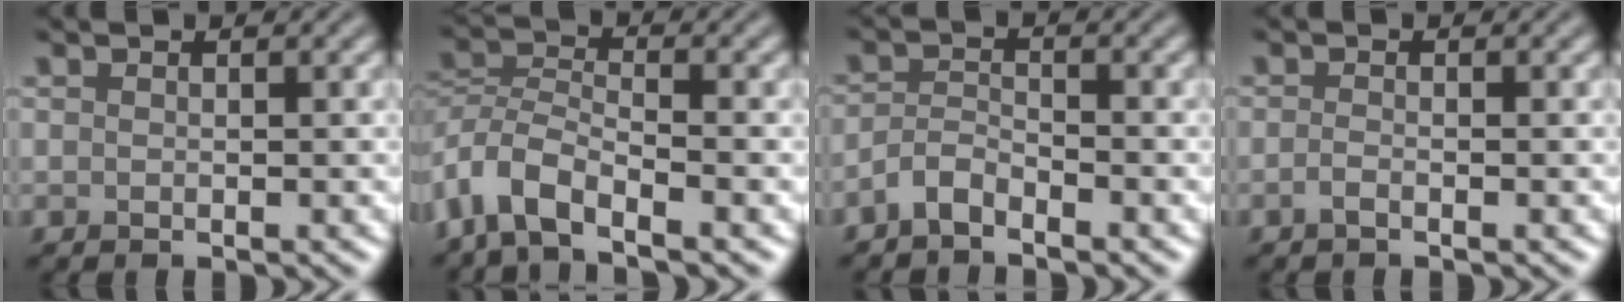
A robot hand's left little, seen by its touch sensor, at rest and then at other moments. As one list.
[{"total": 5.4, "force": [-3.8, 2.2, 3.2], "torque": [-0.059, 0.001, -0.084]}, {"total": 2.0, "force": [-1.7, 0.6, 0.9], "torque": [-0.022, 0.007, -0.041]}, {"total": 0.8, "force": [-0.5, 0.2, 0.6], "torque": [-0.014, 0.000, -0.012]}]